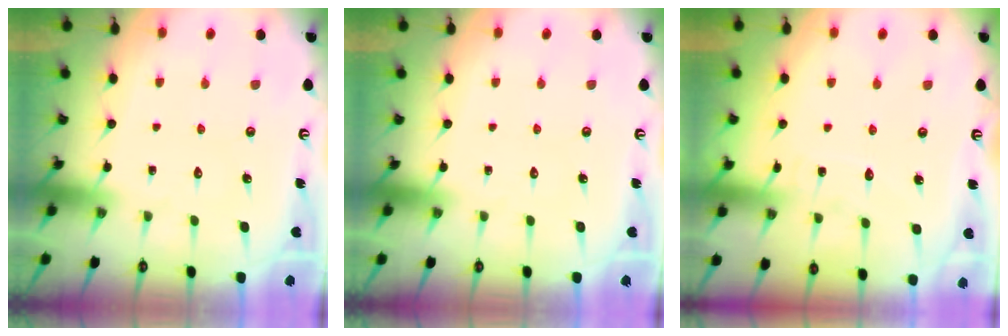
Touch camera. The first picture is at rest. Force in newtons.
{"total": 0.0}
{"total": 4.5, "press": 4.5, "slide": 0.4}